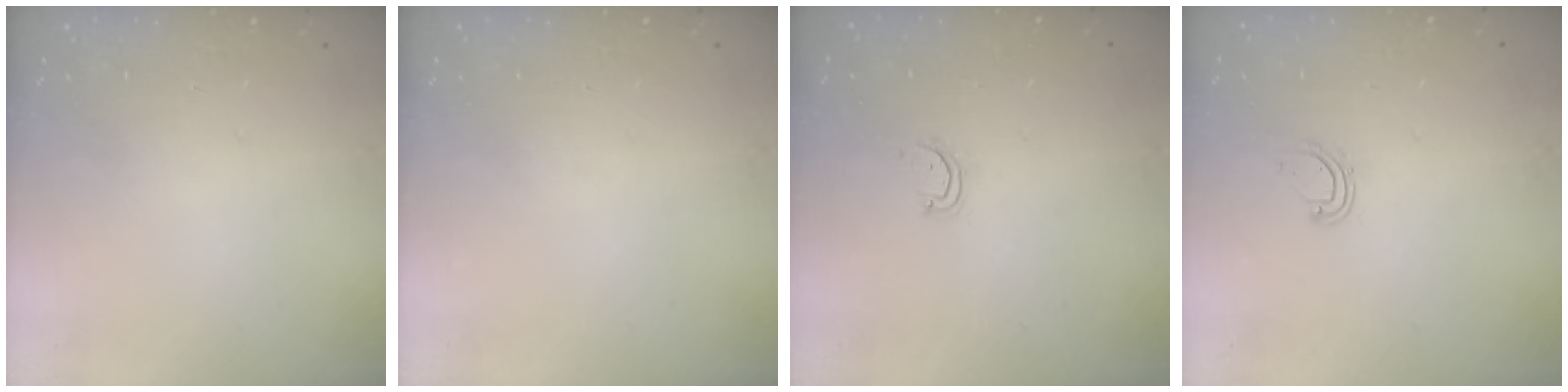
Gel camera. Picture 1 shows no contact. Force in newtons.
{"total": 0.0}
{"total": 2.9, "press": 2.9, "slide": 0.3}
{"total": 5.2, "press": 5.2, "slide": 0.4}